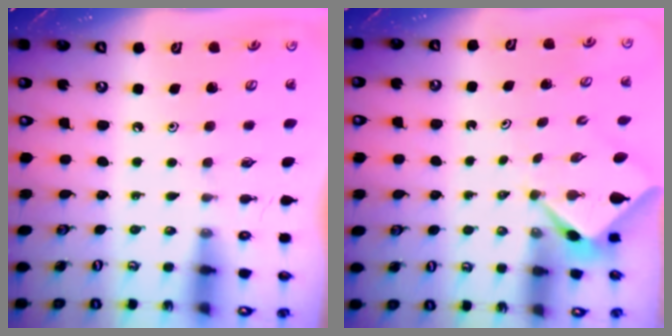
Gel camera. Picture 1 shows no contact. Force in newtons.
{"total": 2.2, "press": 2.2, "slide": 0.3}